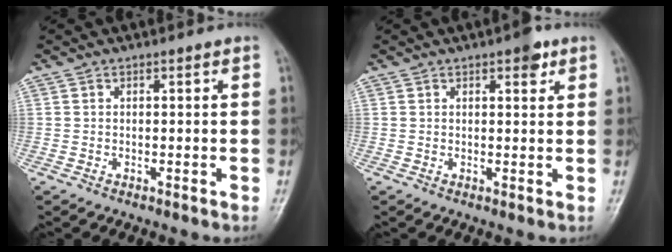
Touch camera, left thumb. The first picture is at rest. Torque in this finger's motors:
{"motor_torque": [1.43, 0.73, 0.70, -0.16, 0.00]}